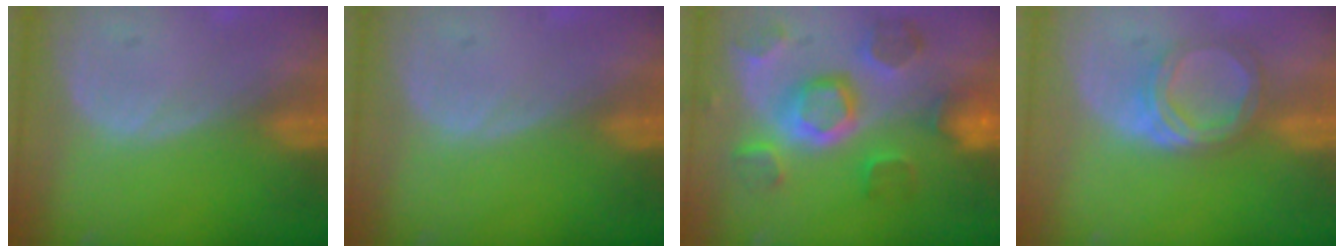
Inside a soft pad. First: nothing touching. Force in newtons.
{"total": 0.0}
{"total": 11.1, "press": 9.9, "slide": 5.0}
{"total": 5.6, "press": 5.0, "slide": 2.5}